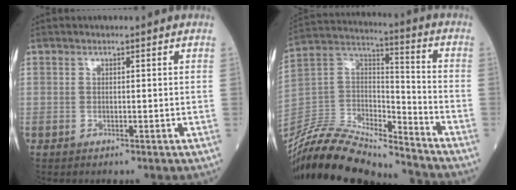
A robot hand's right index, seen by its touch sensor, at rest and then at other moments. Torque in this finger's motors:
{"motor_torque": [0.25, -0.74, 0.38, 0.11]}